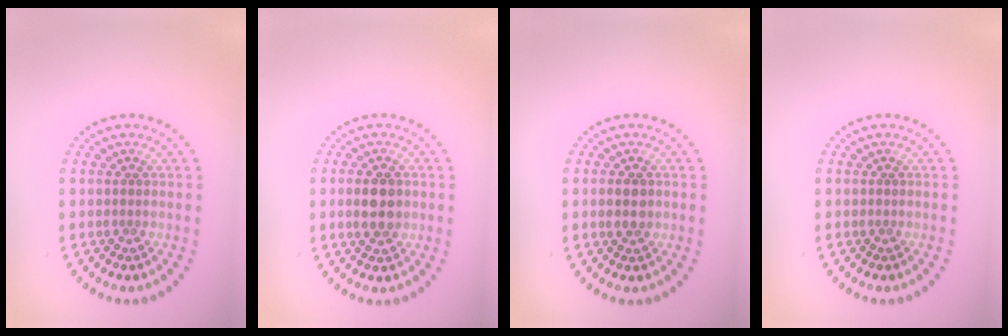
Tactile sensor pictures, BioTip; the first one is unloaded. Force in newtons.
{"total": 2.9, "press": 2.9, "slide": 0.1}
{"total": 1.8, "press": 1.8, "slide": 0.0}
{"total": 0.0}